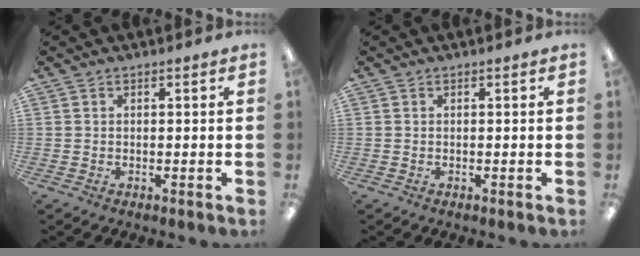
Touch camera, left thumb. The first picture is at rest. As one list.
[{"total": 0.0}]